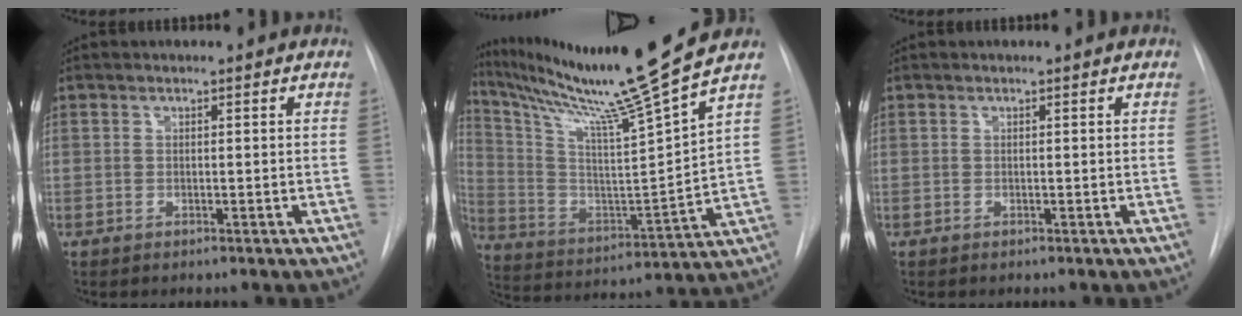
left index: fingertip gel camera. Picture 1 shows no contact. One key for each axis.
{"total": 19.3, "fx": 15.9, "fy": -3.0, "fz": 10.5, "tx": -0.189, "ty": -0.049, "tz": 0.267}
{"total": 0.0}